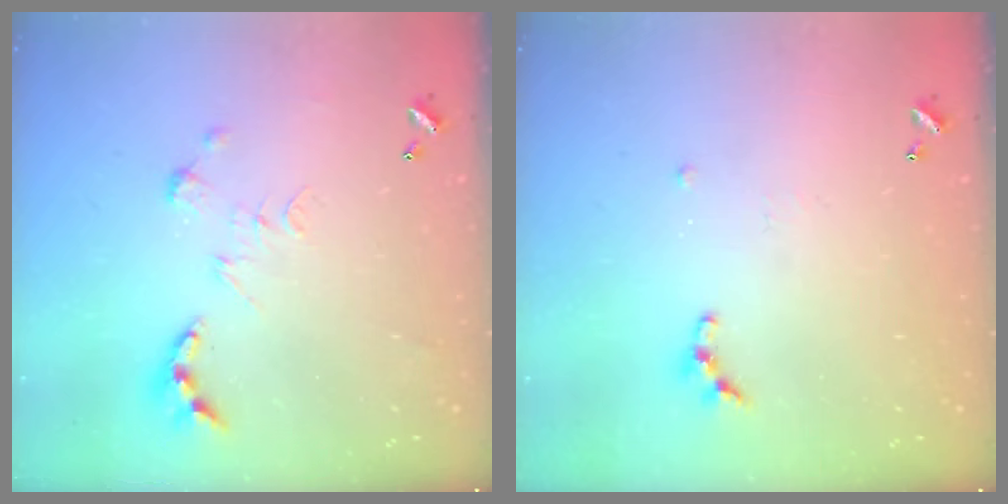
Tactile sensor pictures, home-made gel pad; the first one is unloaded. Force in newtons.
{"total": 4.9, "press": 4.9, "slide": 0.5}